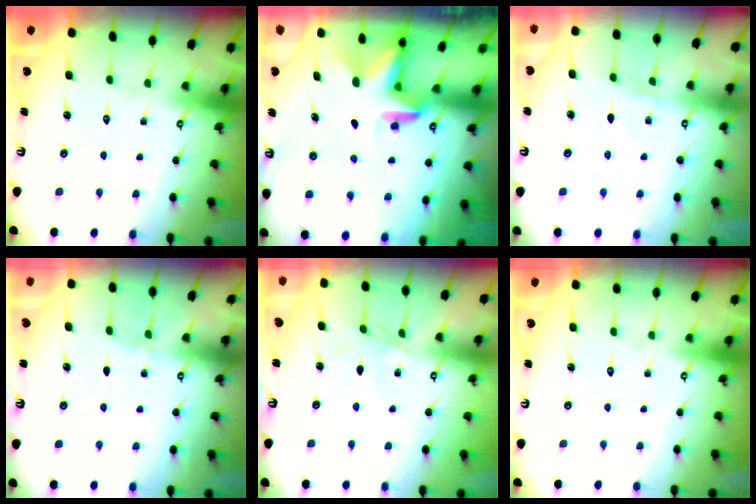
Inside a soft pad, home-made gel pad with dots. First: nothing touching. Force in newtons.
{"total": 2.9, "press": 2.9, "slide": 0.3}
{"total": 5.5, "press": 5.5, "slide": 0.5}
{"total": 3.4, "press": 3.4, "slide": 0.5}
{"total": 2.6, "press": 2.6, "slide": 0.1}
{"total": 0.0}